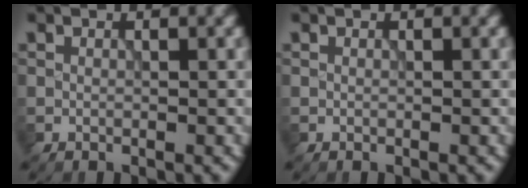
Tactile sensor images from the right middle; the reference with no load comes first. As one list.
[{"total": 0.0}]